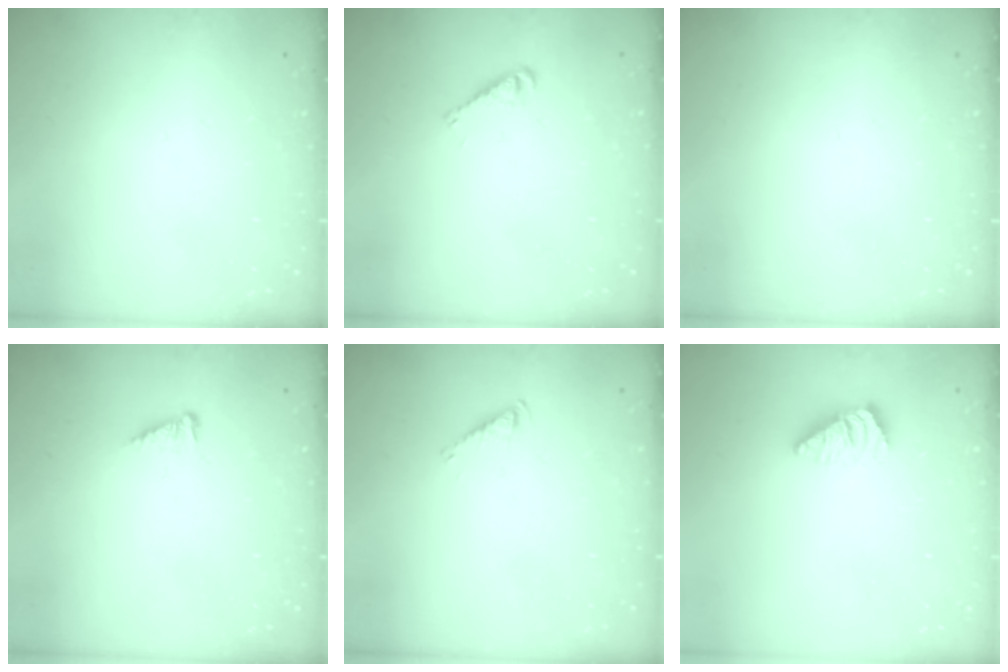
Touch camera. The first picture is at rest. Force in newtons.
{"total": 2.9, "press": 2.9, "slide": 0.3}
{"total": 0.0}
{"total": 3.0, "press": 3.0, "slide": 0.3}
{"total": 3.3, "press": 3.3, "slide": 0.4}
{"total": 1.0, "press": 1.0, "slide": 0.3}